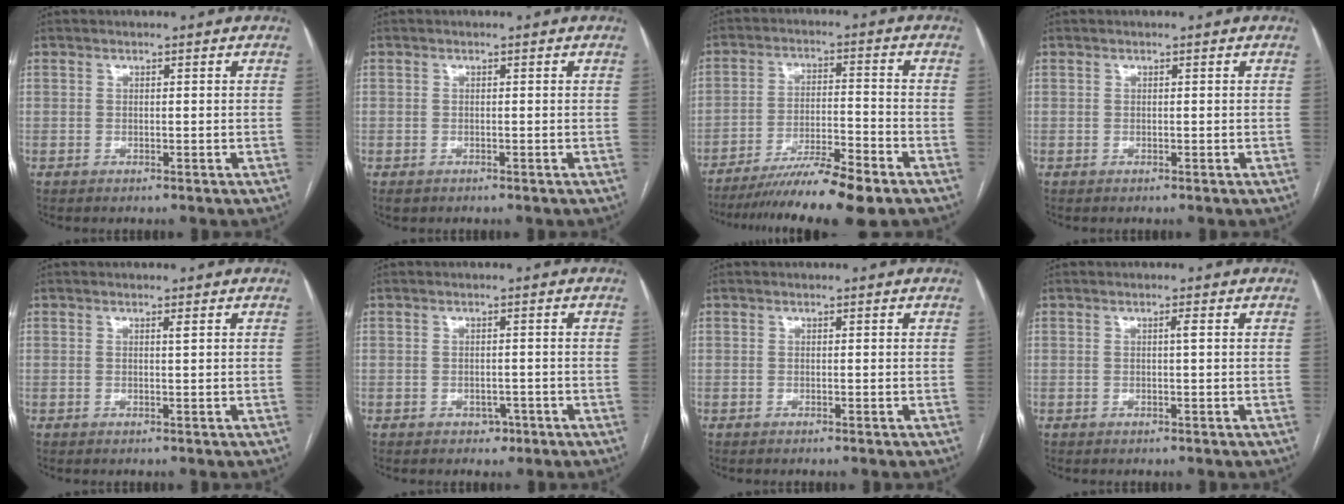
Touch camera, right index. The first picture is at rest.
{"total": 1.0, "force": [-0.4, 0.8, 0.1], "torque": [-0.003, 0.006, -0.004]}
{"total": 11.8, "force": [-9.1, -0.3, 7.5], "torque": [-0.119, -0.022, -0.151]}
{"total": 0.0}
{"total": 0.5, "force": [0.3, -0.1, 0.4], "torque": [-0.012, -0.002, 0.007]}
{"total": 2.0, "force": [-1.1, 1.5, 0.7], "torque": [-0.002, 0.006, -0.011]}
{"total": 0.0}
{"total": 0.8, "force": [0.1, -0.1, 0.8], "torque": [-0.012, 0.002, 0.002]}